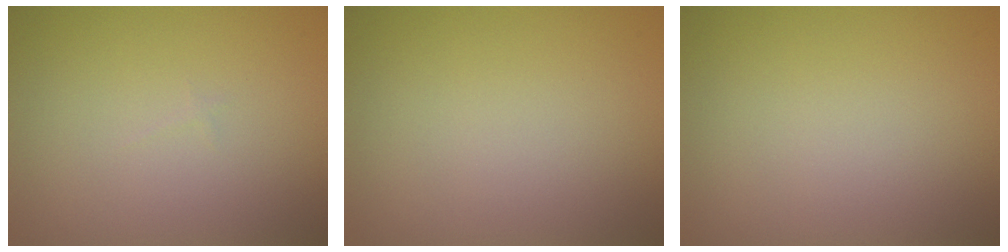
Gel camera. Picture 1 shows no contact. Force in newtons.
{"total": 0.0}
{"total": 0.0}